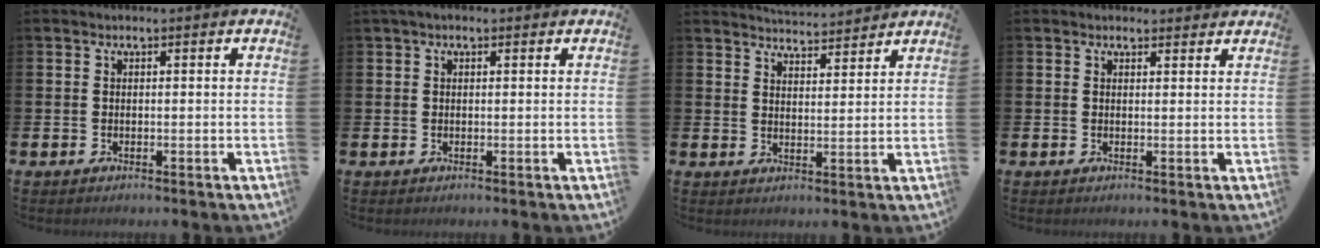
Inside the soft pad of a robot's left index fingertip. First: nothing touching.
{"total": 1.0, "force": [0.6, 0.5, 0.6], "torque": [-0.002, 0.003, 0.008]}
{"total": 4.6, "force": [4.6, 0.1, -0.2], "torque": [-0.007, -0.029, 0.083]}
{"total": 1.2, "force": [1.1, 0.5, 0.0], "torque": [0.006, 0.002, 0.019]}